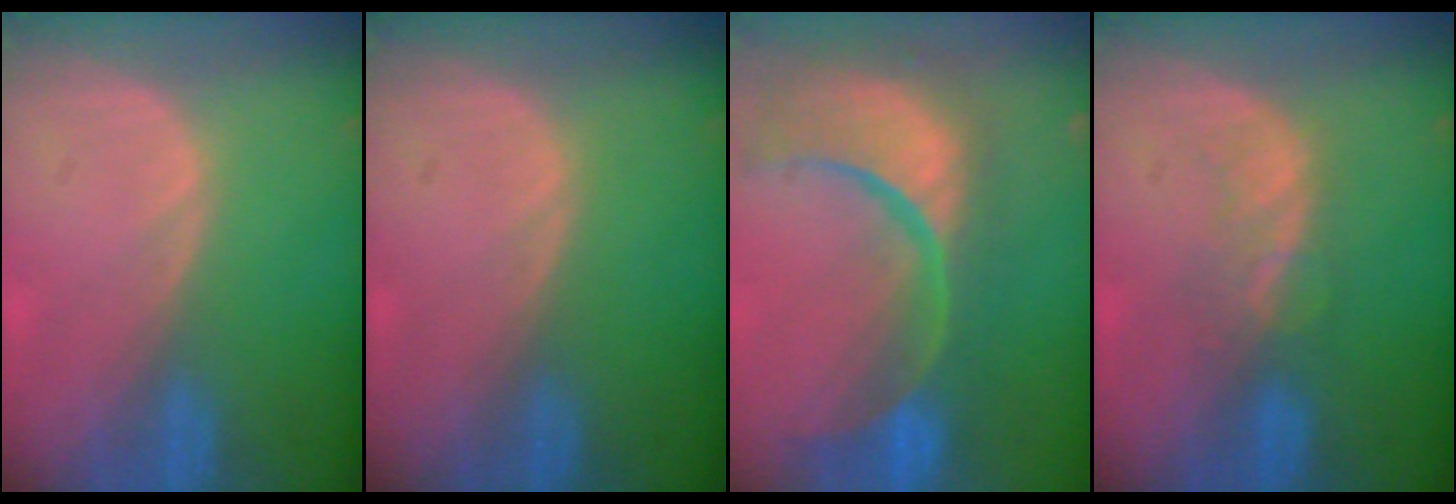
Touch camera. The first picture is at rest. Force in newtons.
{"total": 0.0}
{"total": 14.6, "press": 11.6, "slide": 8.9}
{"total": 3.7, "press": 3.7, "slide": 0.5}